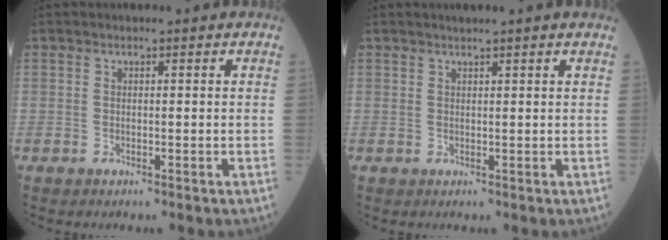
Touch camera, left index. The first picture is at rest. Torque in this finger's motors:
{"motor_torque": [0.31, -0.37, 0.00, 0.01]}